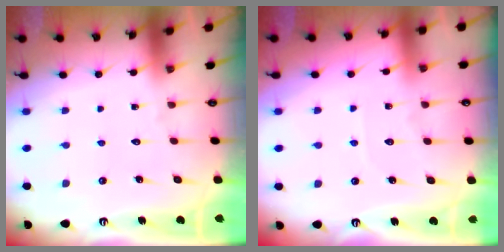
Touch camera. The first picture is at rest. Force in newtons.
{"total": 2.3, "press": 2.3, "slide": 0.3}